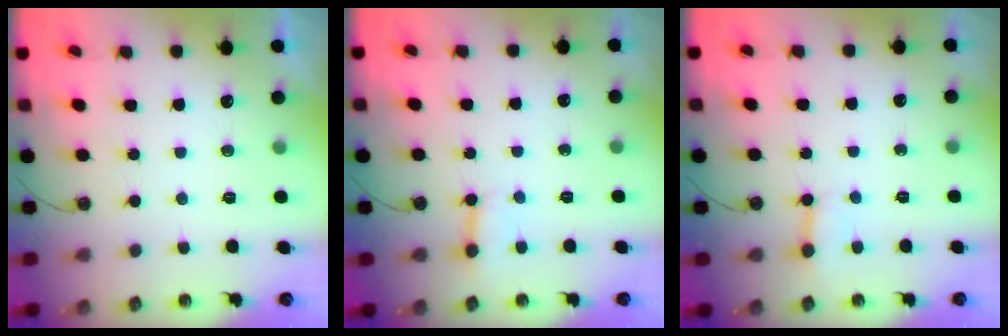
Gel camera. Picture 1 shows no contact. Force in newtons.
{"total": 4.7, "press": 4.7, "slide": 0.4}
{"total": 3.0, "press": 2.9, "slide": 0.3}